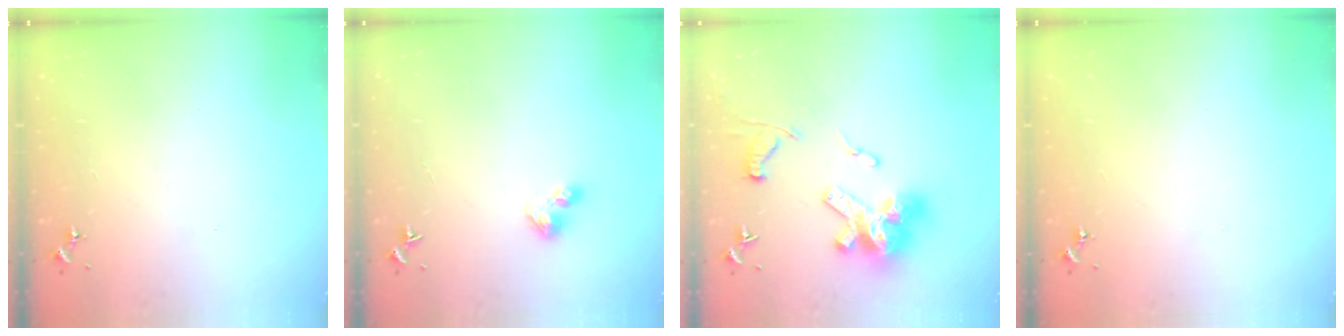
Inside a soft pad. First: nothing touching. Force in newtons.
{"total": 4.4, "press": 4.4, "slide": 0.5}
{"total": 18.6, "press": 18.5, "slide": 1.5}
{"total": 0.0}